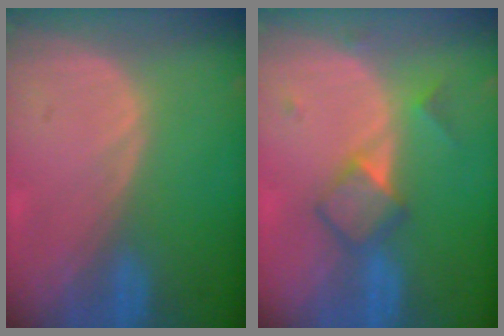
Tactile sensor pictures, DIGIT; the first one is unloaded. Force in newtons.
{"total": 5.0, "press": 4.8, "slide": 1.3}